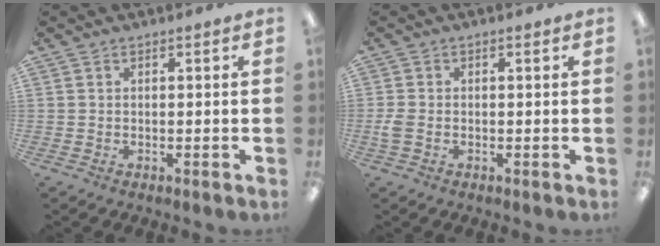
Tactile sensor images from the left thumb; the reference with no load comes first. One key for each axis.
{"total": 2.6, "fx": -0.5, "fy": 1.6, "fz": 2.0, "tx": -0.050, "ty": -0.001, "tz": -0.011}